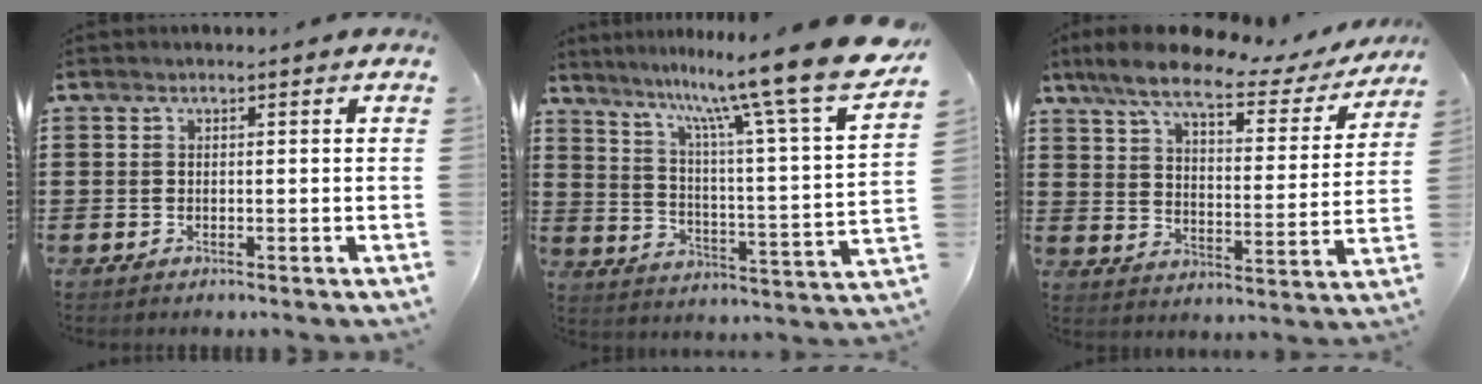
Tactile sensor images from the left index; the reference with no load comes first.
{"total": 13.8, "force": [11.4, -0.9, 7.7], "torque": [-0.153, -0.091, 0.178]}
{"total": 9.1, "force": [7.1, 1.7, 5.4], "torque": [-0.132, -0.028, 0.120]}